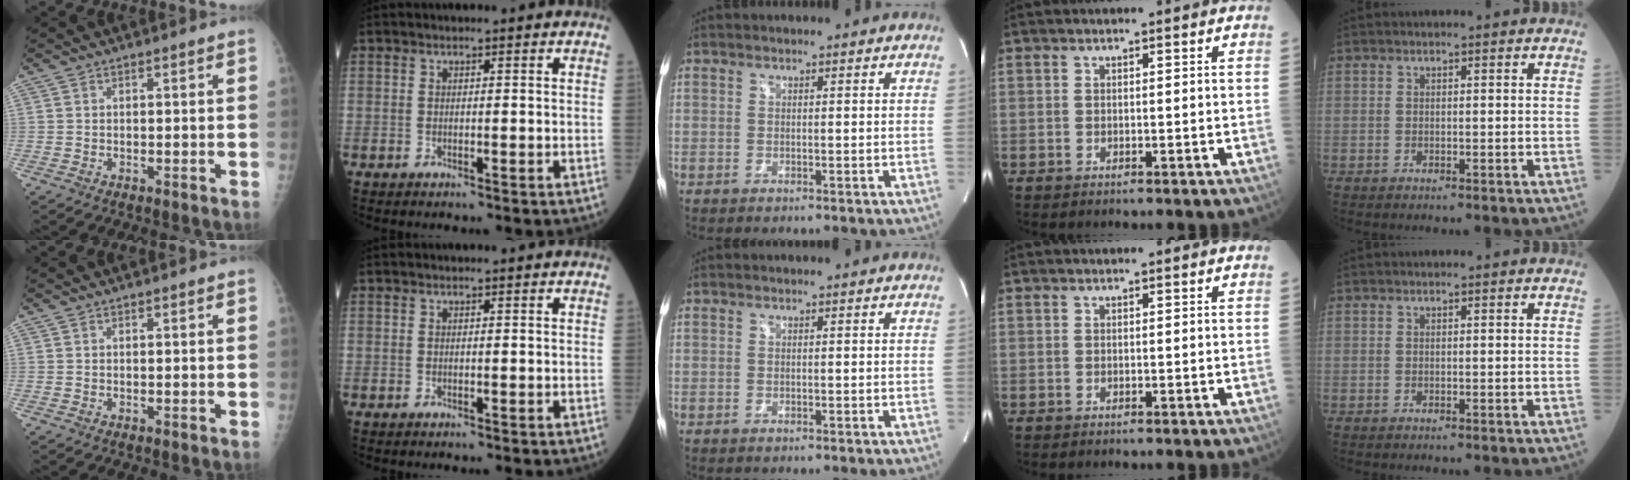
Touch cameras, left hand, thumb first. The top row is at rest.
{}